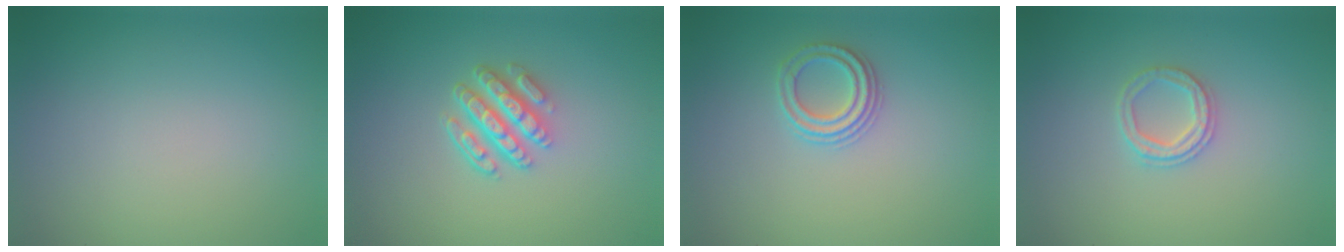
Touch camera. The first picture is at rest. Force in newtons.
{"total": 4.6, "press": 3.2, "slide": 3.3}
{"total": 2.3, "press": 2.2, "slide": 0.8}
{"total": 2.4, "press": 2.4, "slide": 0.4}